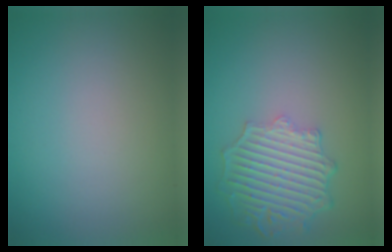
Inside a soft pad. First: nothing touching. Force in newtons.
{"total": 6.3, "press": 5.0, "slide": 3.7}